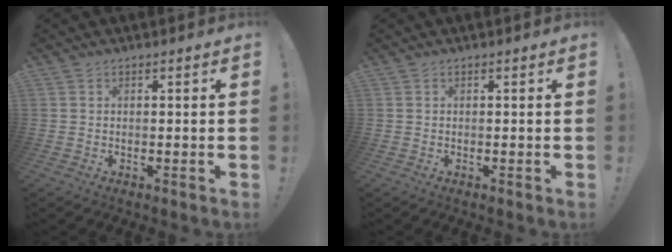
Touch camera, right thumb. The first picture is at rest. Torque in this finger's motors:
{"motor_torque": [0.00, 0.00, 0.00, 0.00, 0.00]}